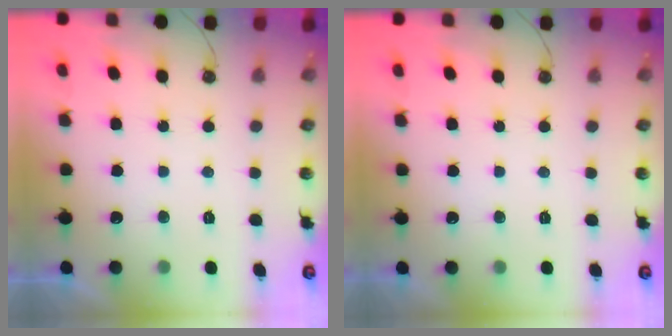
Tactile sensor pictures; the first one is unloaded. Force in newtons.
{"total": 0.0}